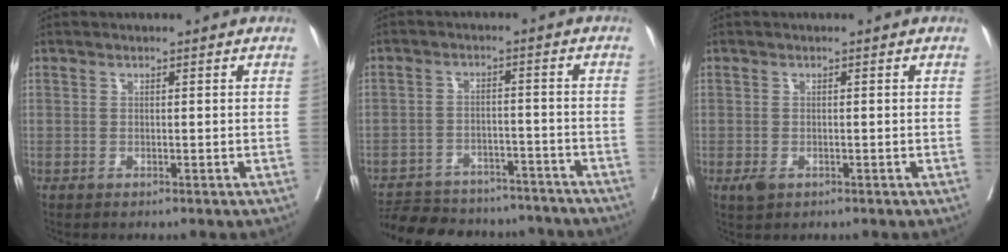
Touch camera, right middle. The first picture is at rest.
{"total": 17.7, "force": [-16.0, 5.8, 4.9], "torque": [-0.122, 0.006, -0.217]}
{"total": 1.6, "force": [-0.7, 0.9, 1.0], "torque": [-0.019, -0.001, -0.006]}